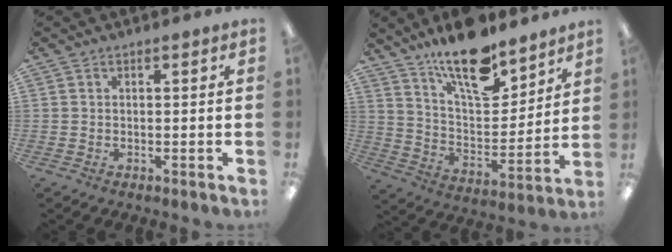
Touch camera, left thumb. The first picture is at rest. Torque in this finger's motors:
{"motor_torque": [2.30, 1.26, 1.36, -1.40, 0.13]}